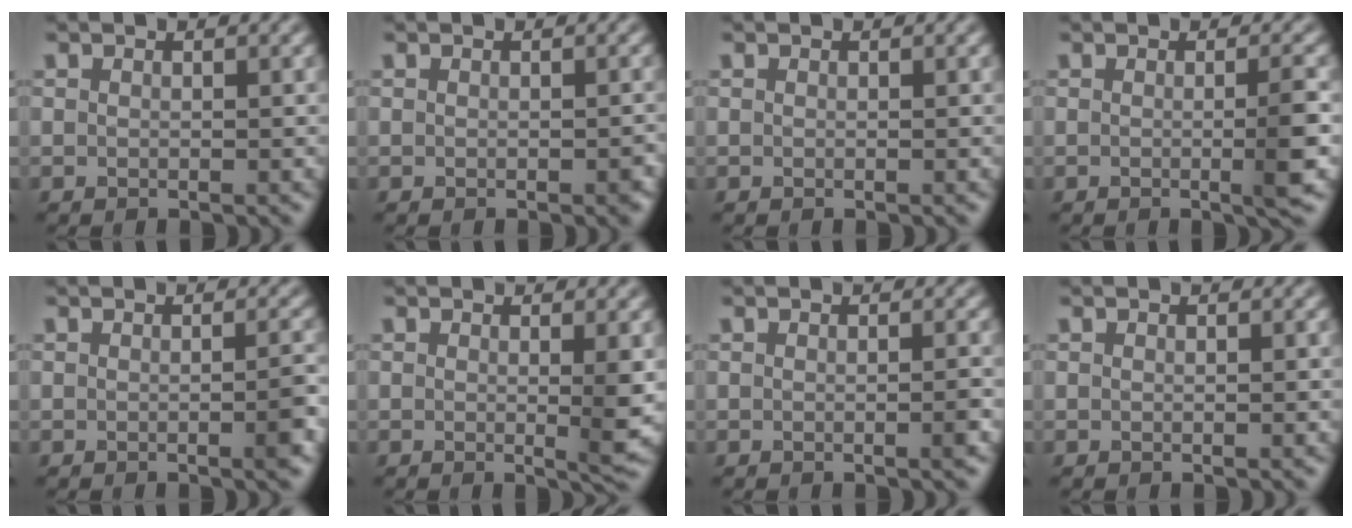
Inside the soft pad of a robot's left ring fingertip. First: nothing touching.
{"total": 0.8, "force": [-0.2, 0.4, 0.7], "torque": [-0.010, -0.001, 0.000]}
{"total": 0.0}
{"total": 2.8, "force": [-0.3, 0.4, 2.8], "torque": [-0.039, -0.008, -0.008]}
{"total": 1.9, "force": [-0.5, 0.3, 1.8], "torque": [-0.021, 0.000, -0.008]}
{"total": 2.4, "force": [0.1, 0.3, 2.4], "torque": [-0.032, -0.011, 0.000]}
{"total": 0.9, "force": [-0.3, 0.0, 0.9], "torque": [-0.011, 0.000, -0.005]}
{"total": 0.0}